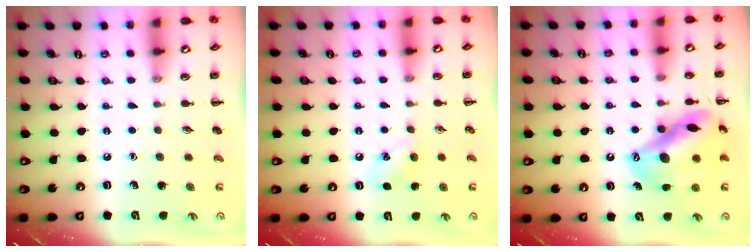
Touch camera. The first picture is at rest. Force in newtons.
{"total": 4.8, "press": 4.5, "slide": 1.7}
{"total": 16.1, "press": 15.5, "slide": 4.3}